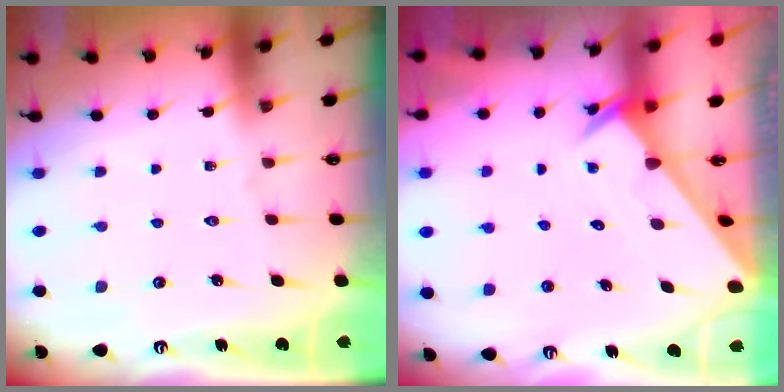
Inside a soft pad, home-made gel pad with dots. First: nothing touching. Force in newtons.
{"total": 2.0, "press": 2.0, "slide": 0.2}